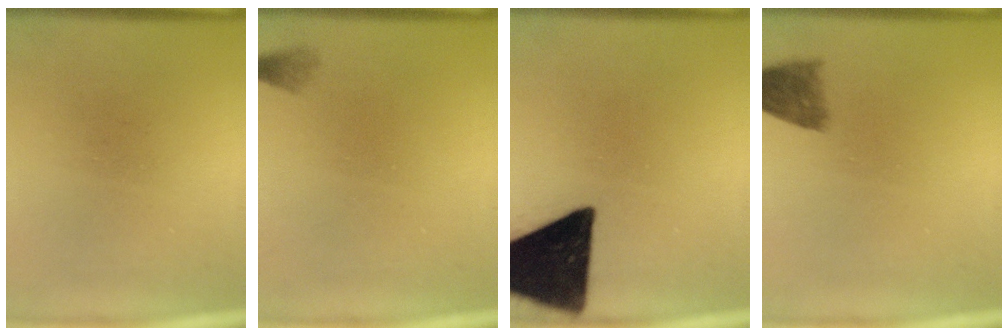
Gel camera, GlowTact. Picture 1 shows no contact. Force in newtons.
{"total": 1.0}
{"total": 18.9}
{"total": 3.8}